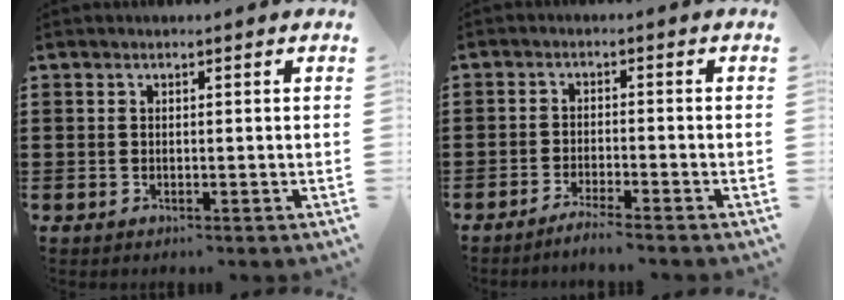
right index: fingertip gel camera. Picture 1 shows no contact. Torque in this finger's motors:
{"motor_torque": [-0.65, 0.84, -1.05, -0.12]}